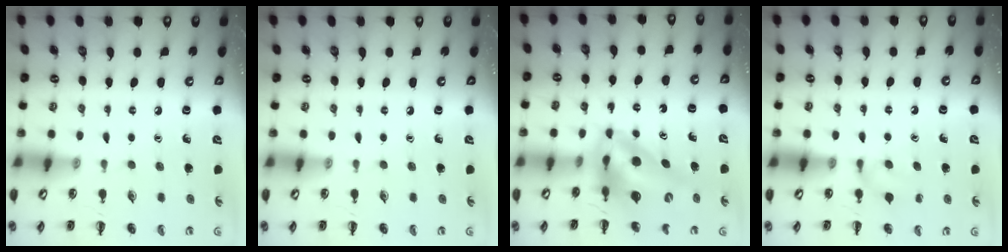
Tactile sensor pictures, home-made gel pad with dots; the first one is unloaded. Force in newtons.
{"total": 0.0}
{"total": 11.2, "press": 10.7, "slide": 3.3}
{"total": 5.4, "press": 5.1, "slide": 1.7}